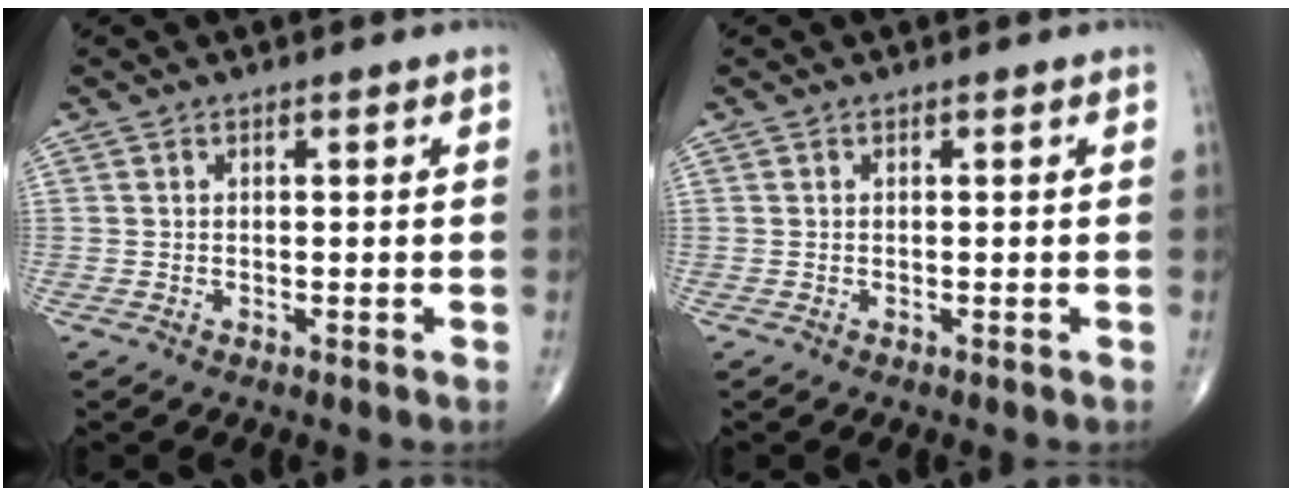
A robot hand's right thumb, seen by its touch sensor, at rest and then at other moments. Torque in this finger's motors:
{"motor_torque": [0.00, 0.00, 0.00, 0.00, 0.00]}